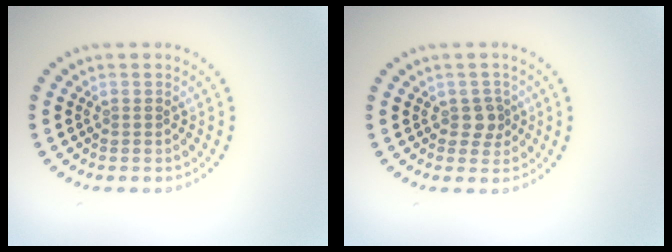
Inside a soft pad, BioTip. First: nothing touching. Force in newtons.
{"total": 1.6, "press": 1.4, "slide": 0.7}